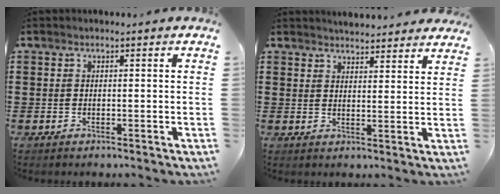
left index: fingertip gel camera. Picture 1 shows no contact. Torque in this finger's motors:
{"motor_torque": [1.00, -1.14, 0.43, 0.06]}